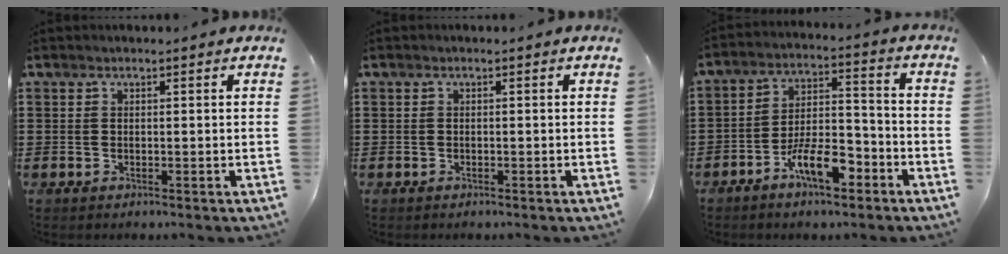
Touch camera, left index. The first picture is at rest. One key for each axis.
{"total": 0.0}
{"total": 8.9, "fx": -5.6, "fy": 3.1, "fz": 6.2, "tx": -0.122, "ty": 0.011, "tz": -0.104}